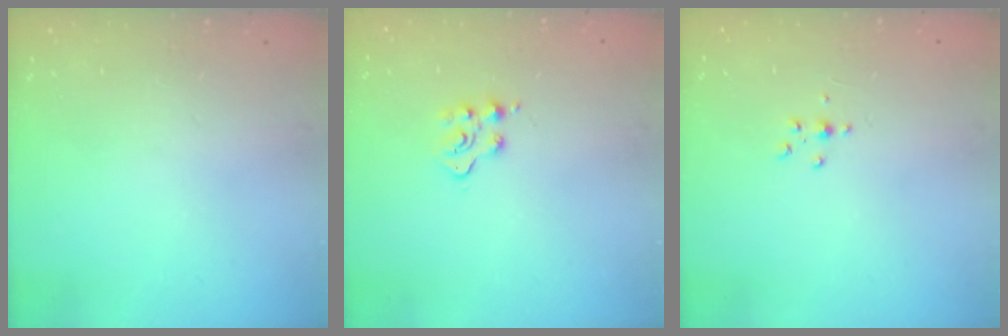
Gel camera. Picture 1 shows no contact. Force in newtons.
{"total": 5.6, "press": 5.6, "slide": 0.4}
{"total": 2.9, "press": 2.9, "slide": 0.4}